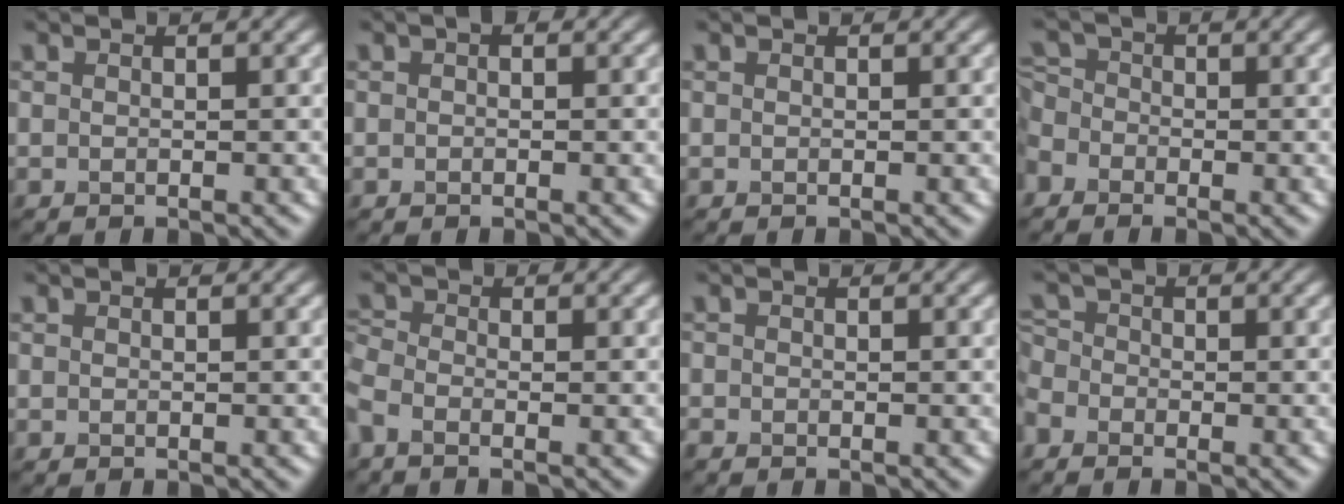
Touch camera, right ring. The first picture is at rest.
{"total": 0.6, "force": [0.1, 0.4, 0.4], "torque": [-0.003, 0.000, -0.001]}
{"total": 0.0}
{"total": 2.8, "force": [-1.7, 2.0, 1.1], "torque": [-0.029, 0.003, -0.040]}
{"total": 0.0}
{"total": 2.2, "force": [-1.3, 1.1, 1.4], "torque": [-0.042, -0.008, -0.042]}
{"total": 0.5, "force": [-0.5, 0.2, 0.1], "torque": [0.000, -0.004, -0.010]}
{"total": 2.1, "force": [-1.3, 1.4, 0.8], "torque": [-0.025, 0.000, -0.032]}